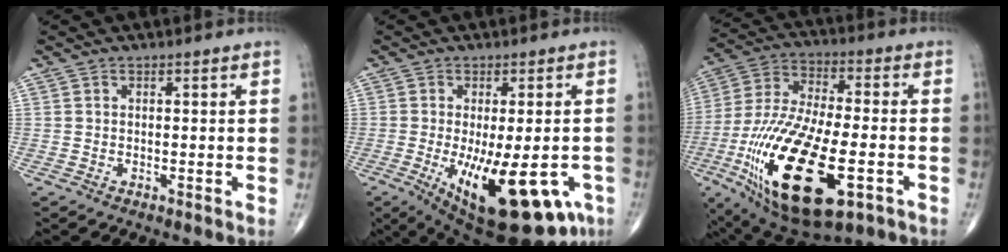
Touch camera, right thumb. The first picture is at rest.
{"total": 20.0, "force": [-7.6, 8.0, 16.7], "torque": [-0.206, -0.021, -0.092]}
{"total": 27.8, "force": [-9.3, 11.4, 23.6], "torque": [-0.524, -0.009, -0.149]}